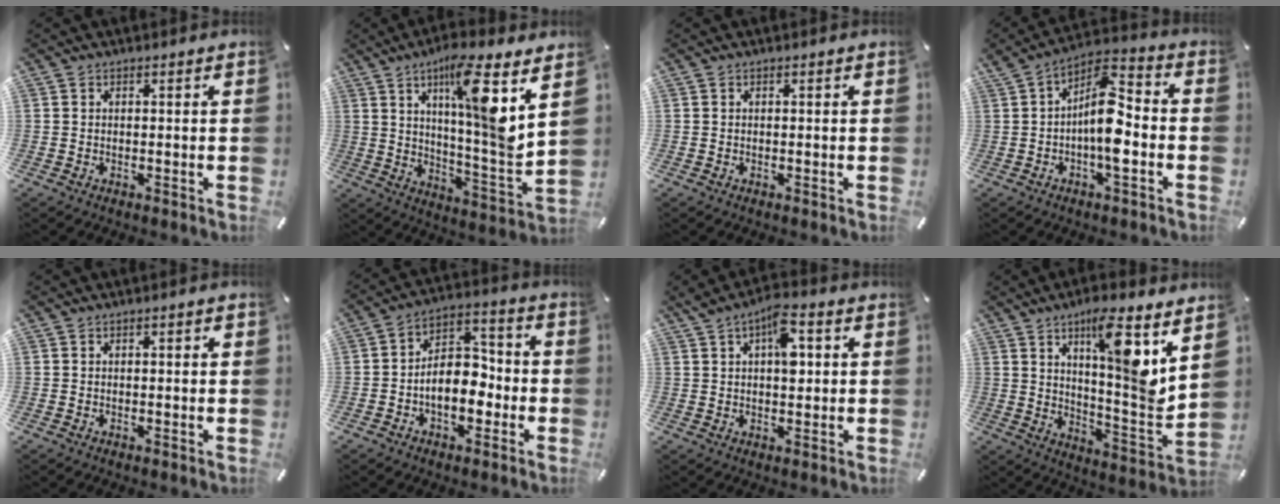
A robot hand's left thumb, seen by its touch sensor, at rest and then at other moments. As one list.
[{"total": 15.2, "force": [7.9, 1.1, 13.0], "torque": [-0.206, -0.056, 0.114]}, {"total": 0.0}, {"total": 12.0, "force": [-1.9, 4.7, 10.9], "torque": [-0.201, 0.003, -0.036]}, {"total": 0.9, "force": [0.0, 0.3, 0.9], "torque": [-0.016, 0.003, -0.001]}, {"total": 10.5, "force": [-2.7, 7.3, 7.1], "torque": [-0.100, 0.017, -0.046]}, {"total": 7.8, "force": [2.2, 4.1, 6.3], "torque": [-0.085, -0.002, 0.031]}, {"total": 13.7, "force": [7.6, 1.7, 11.2], "torque": [-0.156, -0.069, 0.117]}]